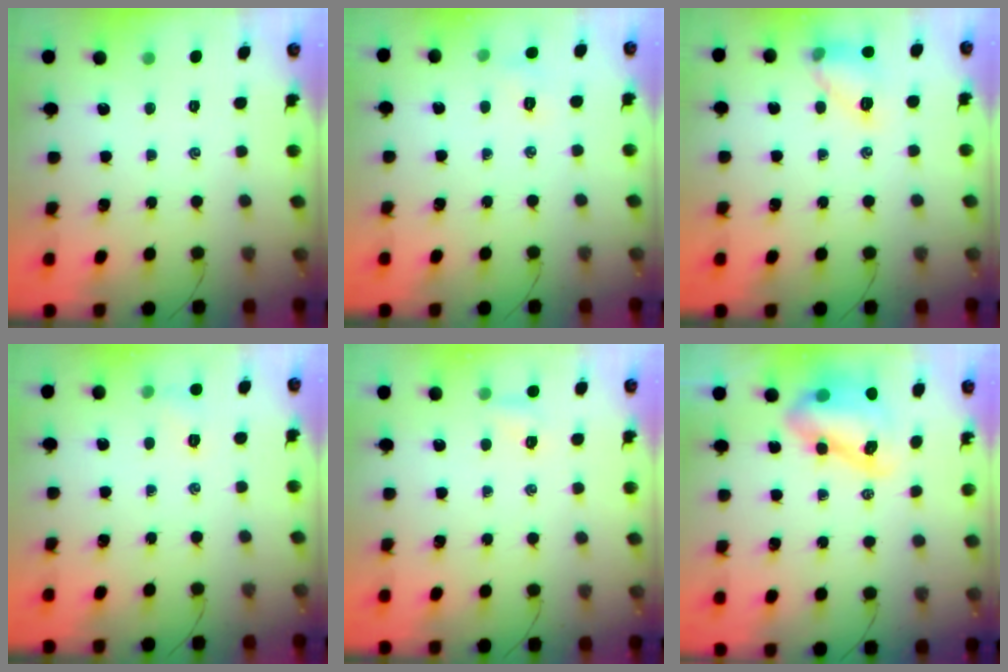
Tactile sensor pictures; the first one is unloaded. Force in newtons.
{"total": 5.7, "press": 5.6, "slide": 1.2}
{"total": 11.2, "press": 11.2, "slide": 0.2}
{"total": 5.3, "press": 5.2, "slide": 1.2}
{"total": 4.2, "press": 4.0, "slide": 1.3}
{"total": 9.3, "press": 9.0, "slide": 2.4}